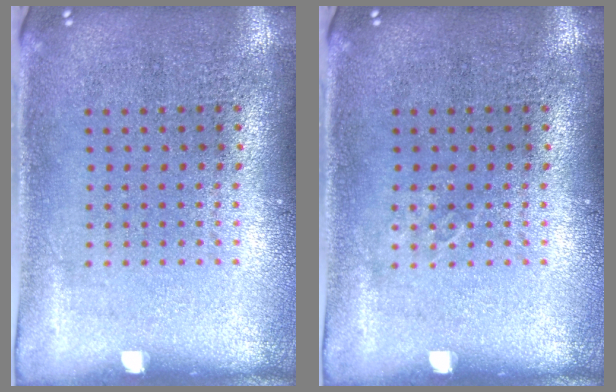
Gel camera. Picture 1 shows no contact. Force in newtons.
{"total": 0.6, "press": 0.6, "slide": 0.1}